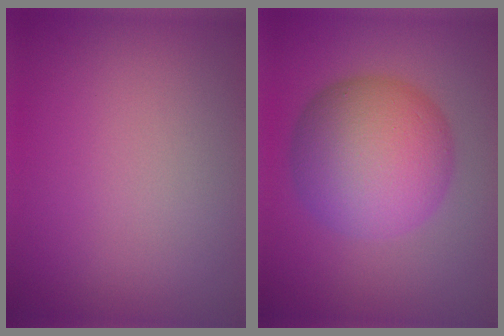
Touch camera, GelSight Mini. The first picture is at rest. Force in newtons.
{"total": 8.9, "press": 8.9, "slide": 0.3}